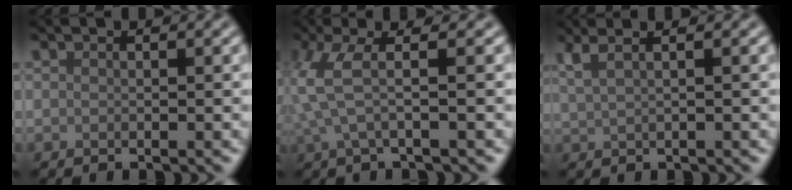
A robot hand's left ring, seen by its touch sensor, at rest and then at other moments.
{"total": 3.0, "force": [0.5, 0.4, 2.9], "torque": [-0.070, -0.001, 0.009]}
{"total": 4.1, "force": [2.6, 1.8, 2.6], "torque": [-0.037, 0.025, 0.026]}